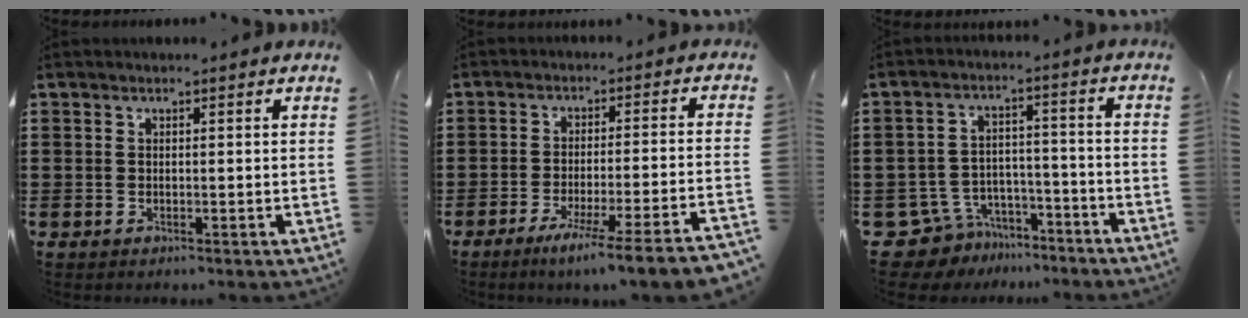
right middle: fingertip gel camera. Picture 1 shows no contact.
{"total": 6.2, "force": [-4.8, -1.2, 3.8], "torque": [-0.058, -0.024, -0.087]}
{"total": 7.1, "force": [-6.5, 2.6, 0.7], "torque": [-0.040, 0.015, -0.134]}